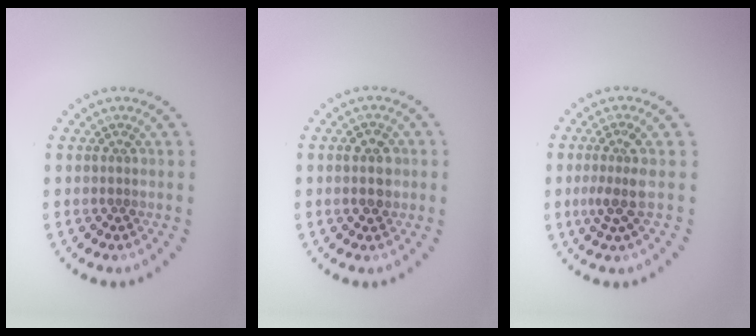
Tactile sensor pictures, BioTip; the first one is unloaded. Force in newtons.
{"total": 2.0, "press": 2.0, "slide": 0.3}
{"total": 2.5, "press": 1.8, "slide": 1.7}